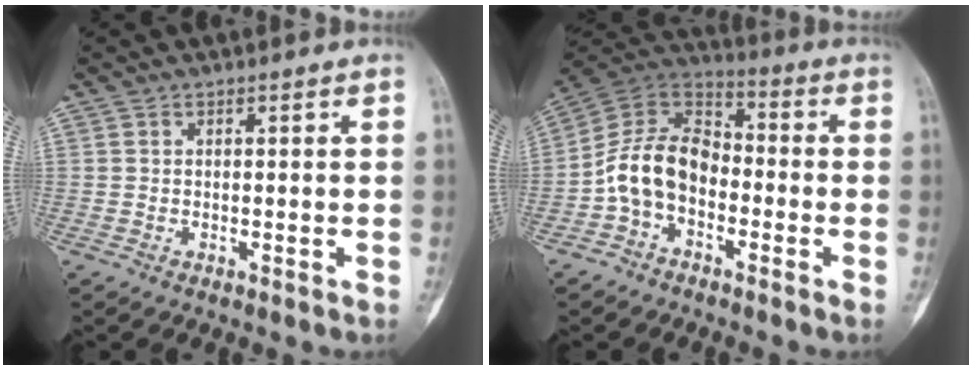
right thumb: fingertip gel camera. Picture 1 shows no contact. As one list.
[{"total": 12.4, "force": [-3.4, 8.6, 8.3], "torque": [-0.140, 0.054, -0.076]}]